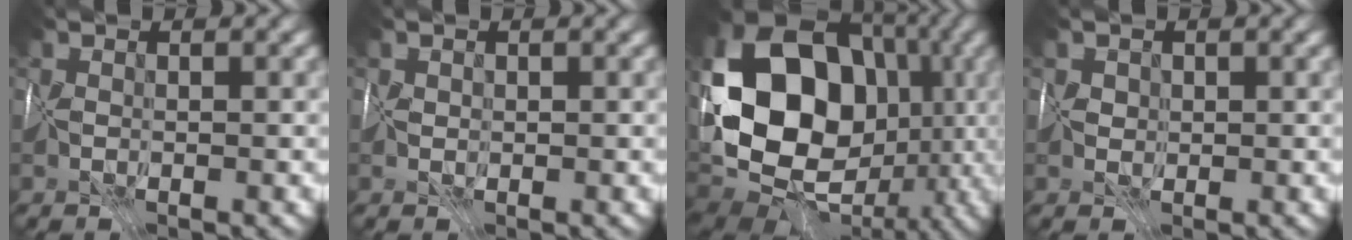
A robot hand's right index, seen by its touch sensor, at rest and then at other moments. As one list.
[{"total": 0.6, "force": [0.3, 0.5, -0.2], "torque": [0.005, 0.006, 0.000]}, {"total": 16.2, "force": [0.9, 12.5, 10.4], "torque": [-0.195, -0.005, 0.017]}, {"total": 1.1, "force": [0.6, 1.0, 0.0], "torque": [0.011, 0.018, 0.000]}]